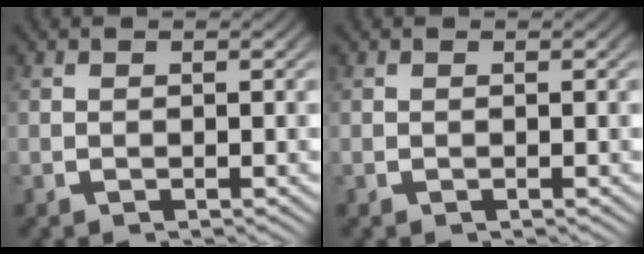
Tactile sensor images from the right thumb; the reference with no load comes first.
{"total": 0.0}